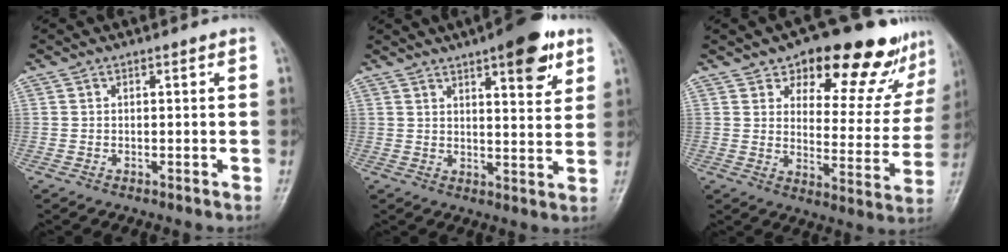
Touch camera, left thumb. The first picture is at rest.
{"total": 10.7, "force": [6.3, 3.2, 8.1], "torque": [-0.089, -0.028, 0.083]}
{"total": 20.0, "force": [14.5, 8.7, 10.7], "torque": [-0.078, -0.075, 0.180]}